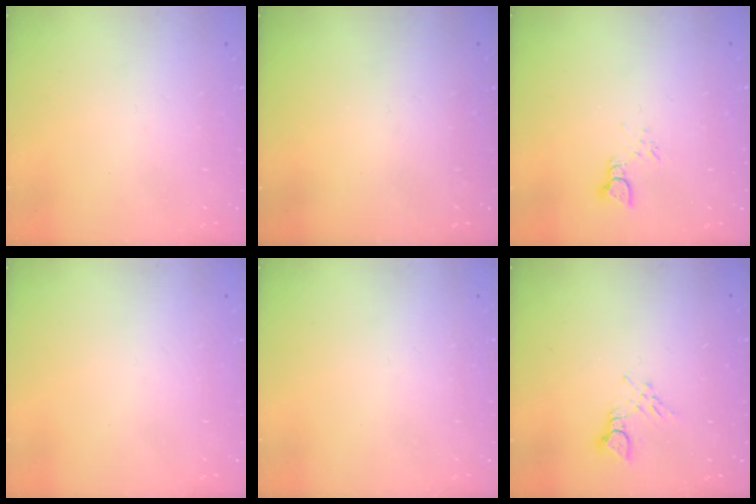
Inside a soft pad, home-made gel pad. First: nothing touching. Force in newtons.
{"total": 0.0}
{"total": 2.2, "press": 2.2, "slide": 0.1}
{"total": 0.0}
{"total": 0.0}
{"total": 4.5, "press": 4.4, "slide": 0.5}